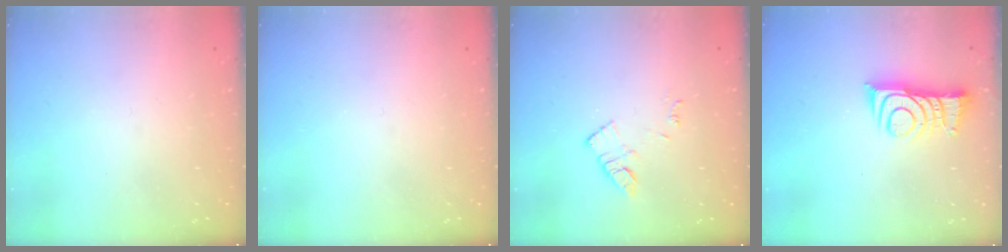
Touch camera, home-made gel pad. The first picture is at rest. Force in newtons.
{"total": 0.0}
{"total": 8.3, "press": 8.3, "slide": 0.6}
{"total": 10.0, "press": 9.9, "slide": 1.0}